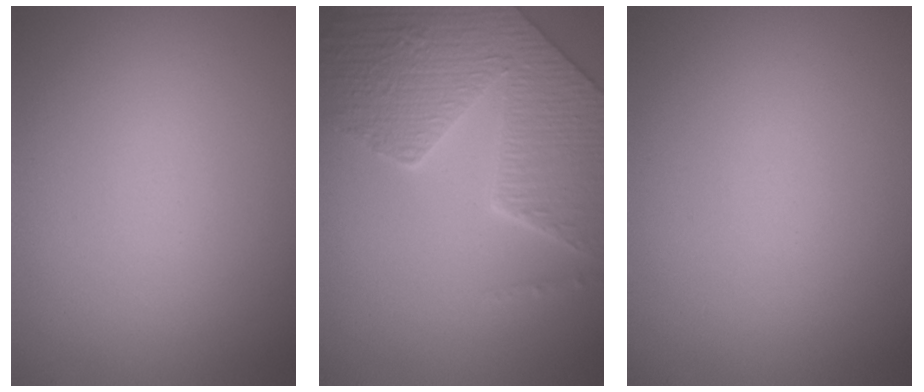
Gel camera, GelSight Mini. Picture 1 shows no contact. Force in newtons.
{"total": 8.4, "press": 6.1, "slide": 5.8}
{"total": 0.0}